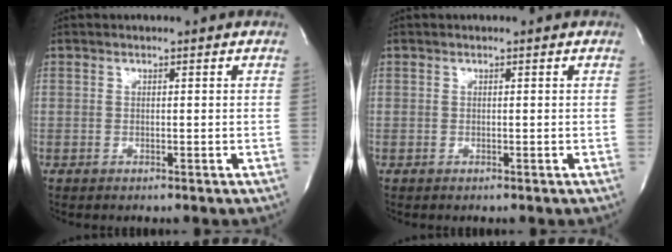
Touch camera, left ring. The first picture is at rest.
{"total": 0.0}